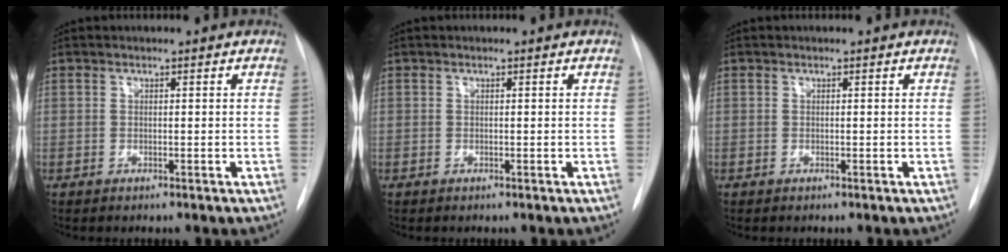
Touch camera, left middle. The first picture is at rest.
{"total": 0.0}
{"total": 0.0}